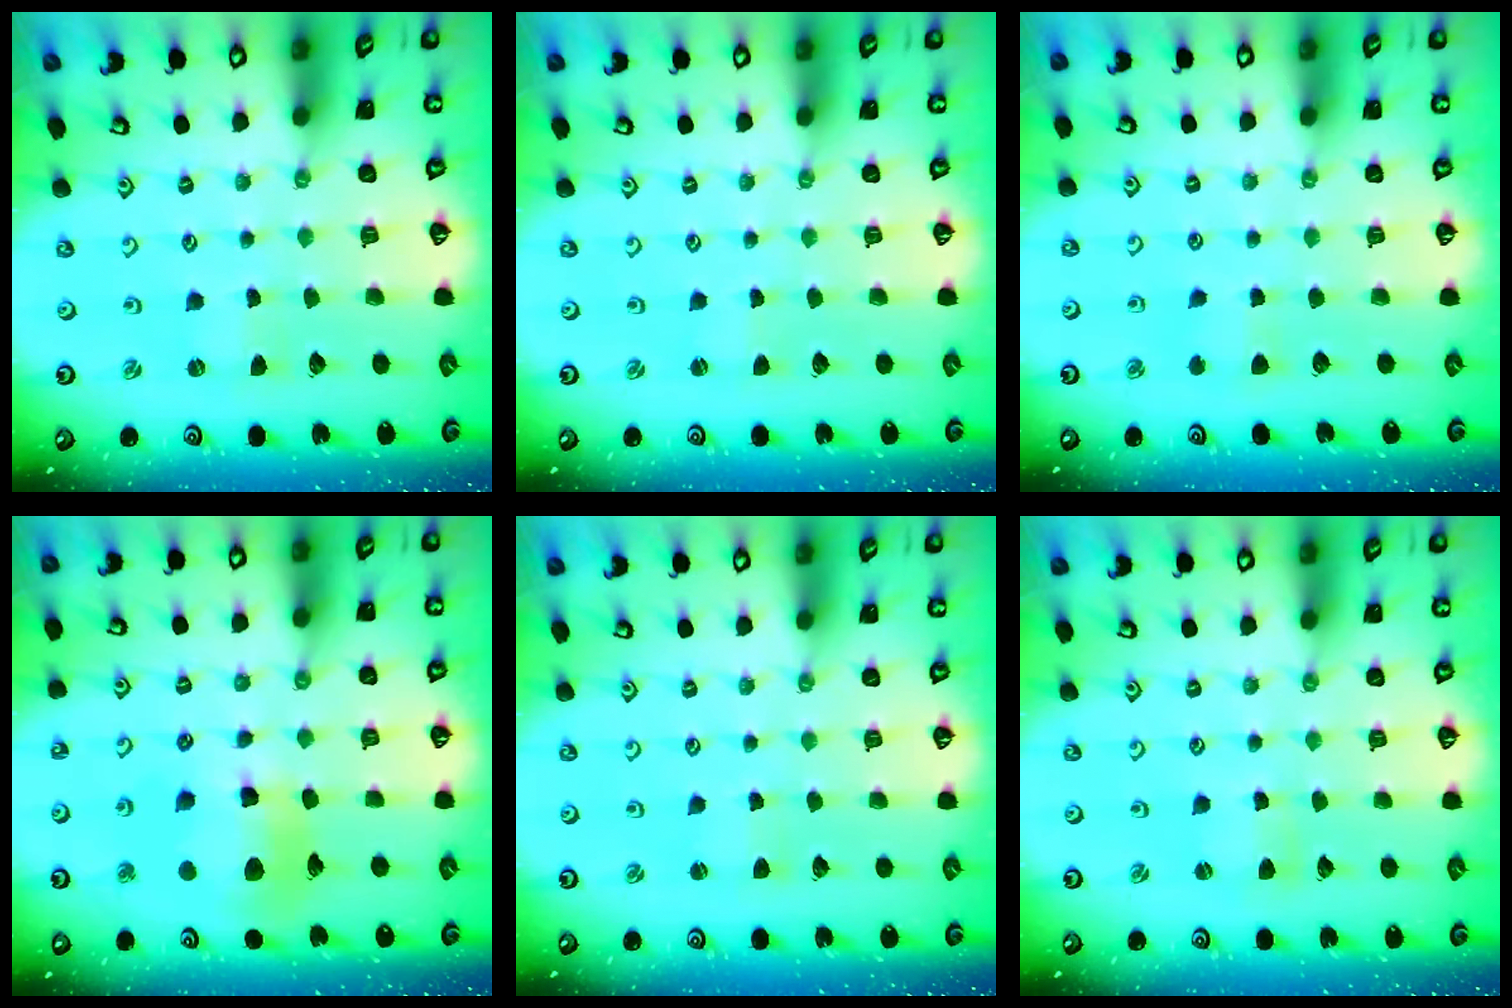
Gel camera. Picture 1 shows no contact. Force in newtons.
{"total": 0.0}
{"total": 2.7, "press": 2.6, "slide": 0.8}
{"total": 14.1, "press": 14.0, "slide": 1.8}
{"total": 2.1, "press": 2.1, "slide": 0.3}
{"total": 1.1, "press": 1.1, "slide": 0.2}